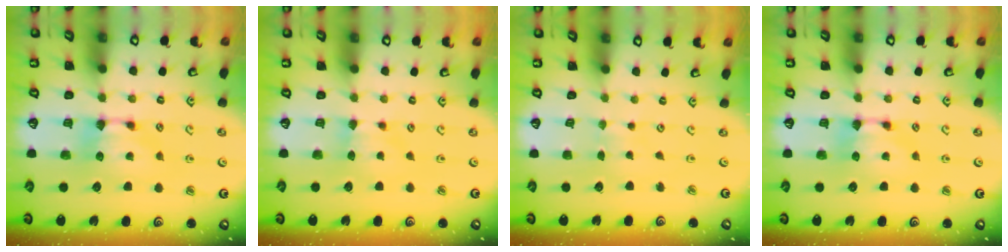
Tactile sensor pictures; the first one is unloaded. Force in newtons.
{"total": 1.7, "press": 1.6, "slide": 0.4}
{"total": 3.6, "press": 3.6, "slide": 0.1}
{"total": 0.0}